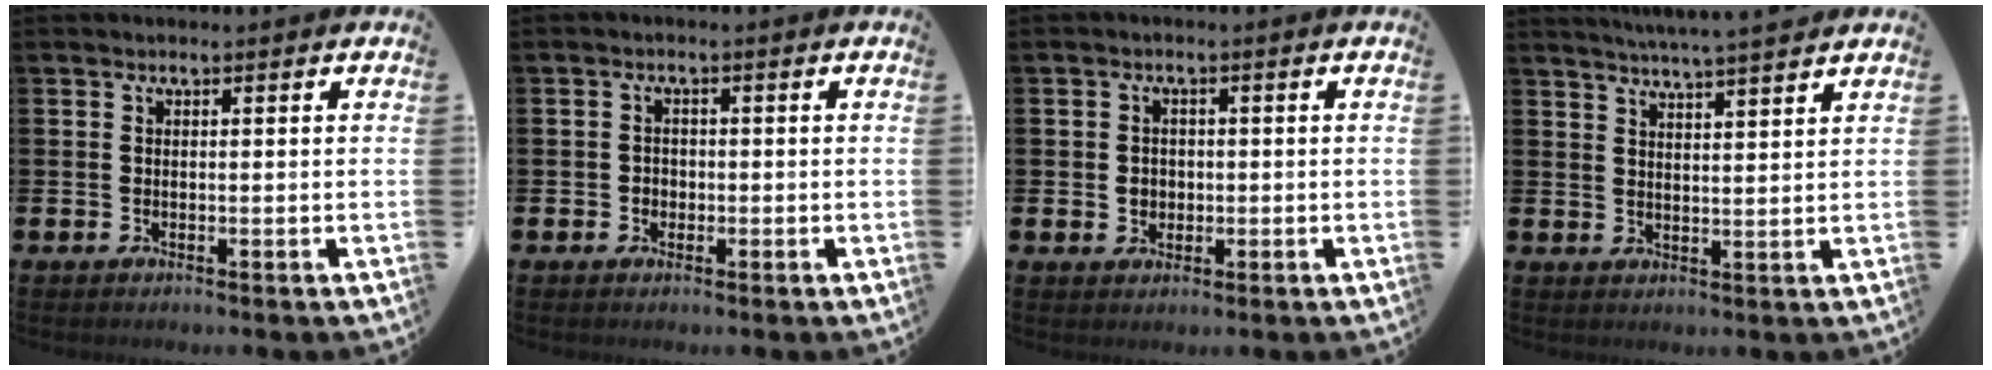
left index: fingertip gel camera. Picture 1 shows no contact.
{"total": 1.4, "force": [-0.4, 1.3, 0.3], "torque": [-0.008, 0.006, -0.011]}
{"total": 2.0, "force": [-0.1, 1.9, 0.7], "torque": [-0.001, 0.003, -0.009]}
{"total": 5.3, "force": [5.1, -0.7, 1.3], "torque": [-0.036, -0.021, 0.090]}